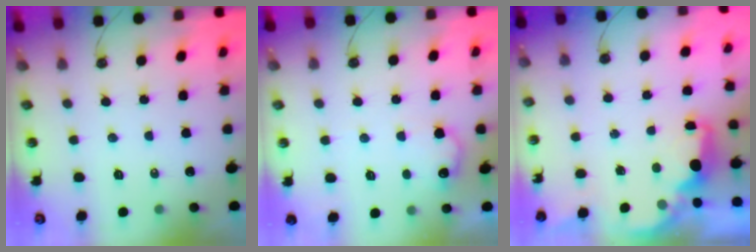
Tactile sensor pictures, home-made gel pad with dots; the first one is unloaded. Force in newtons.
{"total": 9.3, "press": 9.3, "slide": 0.4}
{"total": 2.4, "press": 2.2, "slide": 0.7}